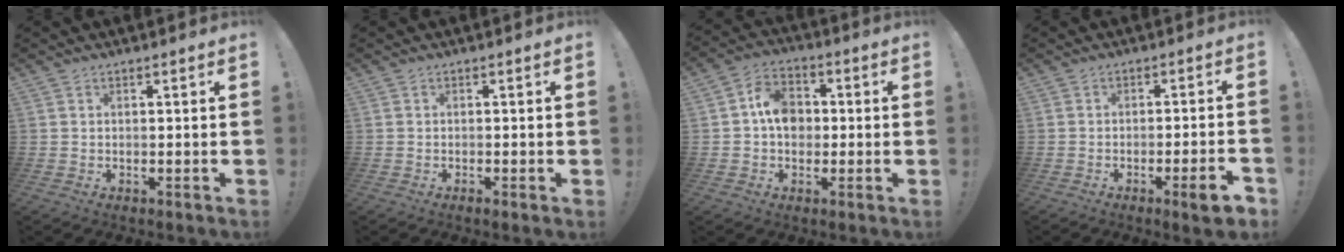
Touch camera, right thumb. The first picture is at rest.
{"total": 0.8, "force": [-0.6, 0.0, 0.6], "torque": [-0.015, 0.003, -0.009]}
{"total": 9.7, "force": [0.7, 7.9, 5.6], "torque": [-0.084, 0.009, 0.015]}
{"total": 7.2, "force": [-3.3, 0.5, 6.4], "torque": [-0.099, 0.012, -0.049]}